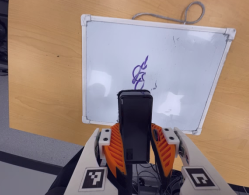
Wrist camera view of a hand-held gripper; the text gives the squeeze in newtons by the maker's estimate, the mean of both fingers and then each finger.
{"total": 10.0, "left": 8.2, "right": 11.8}